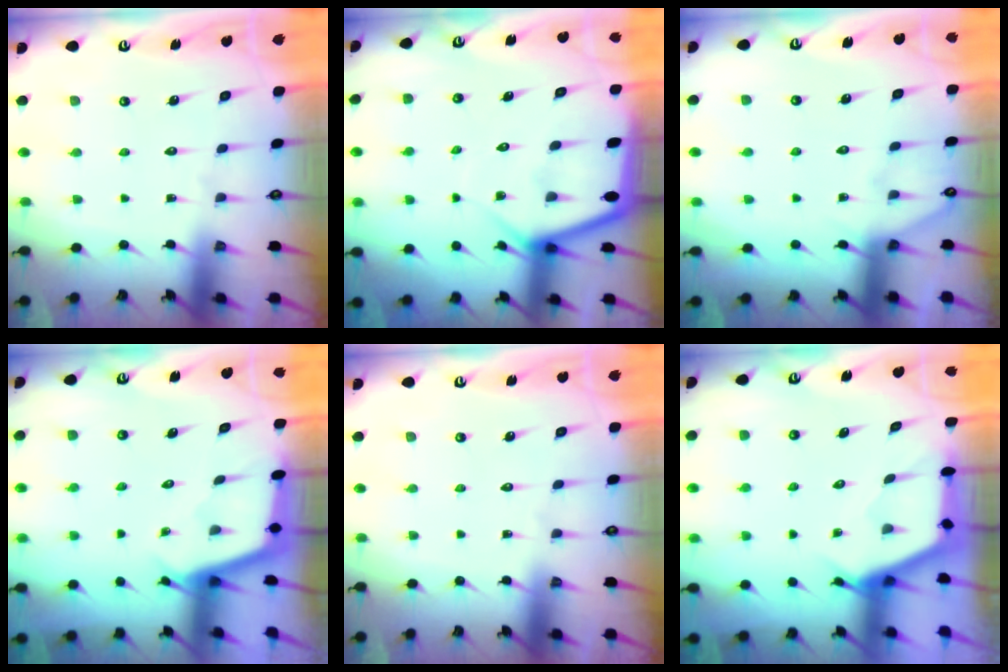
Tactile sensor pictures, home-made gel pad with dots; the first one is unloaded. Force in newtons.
{"total": 5.2, "press": 5.2, "slide": 0.4}
{"total": 3.3, "press": 3.3, "slide": 0.6}
{"total": 2.1, "press": 2.1, "slide": 0.2}
{"total": 0.0}
{"total": 2.5, "press": 2.5, "slide": 0.4}